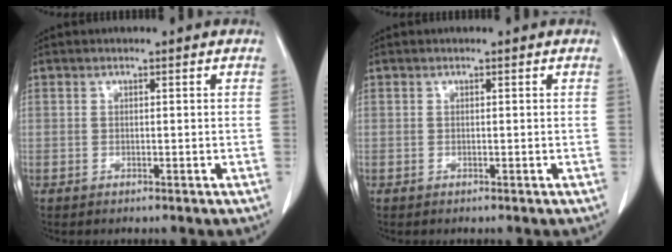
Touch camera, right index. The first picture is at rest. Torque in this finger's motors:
{"motor_torque": [0.00, 0.00, 0.00, 0.00]}